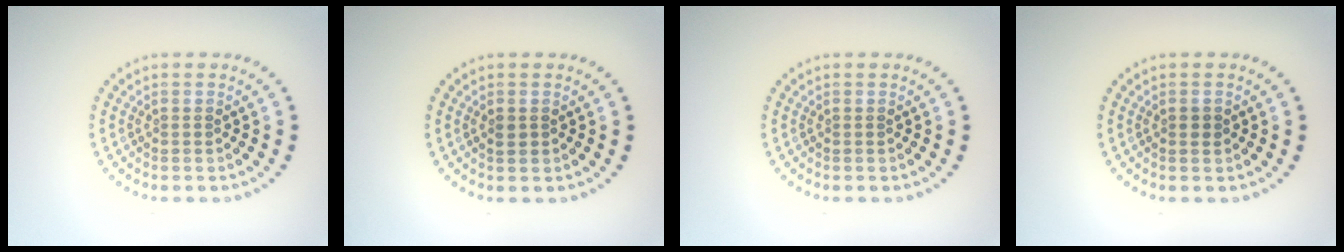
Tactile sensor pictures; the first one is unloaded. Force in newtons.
{"total": 1.1, "press": 1.0, "slide": 0.2}
{"total": 0.0}
{"total": 0.8, "press": 0.8, "slide": 0.1}